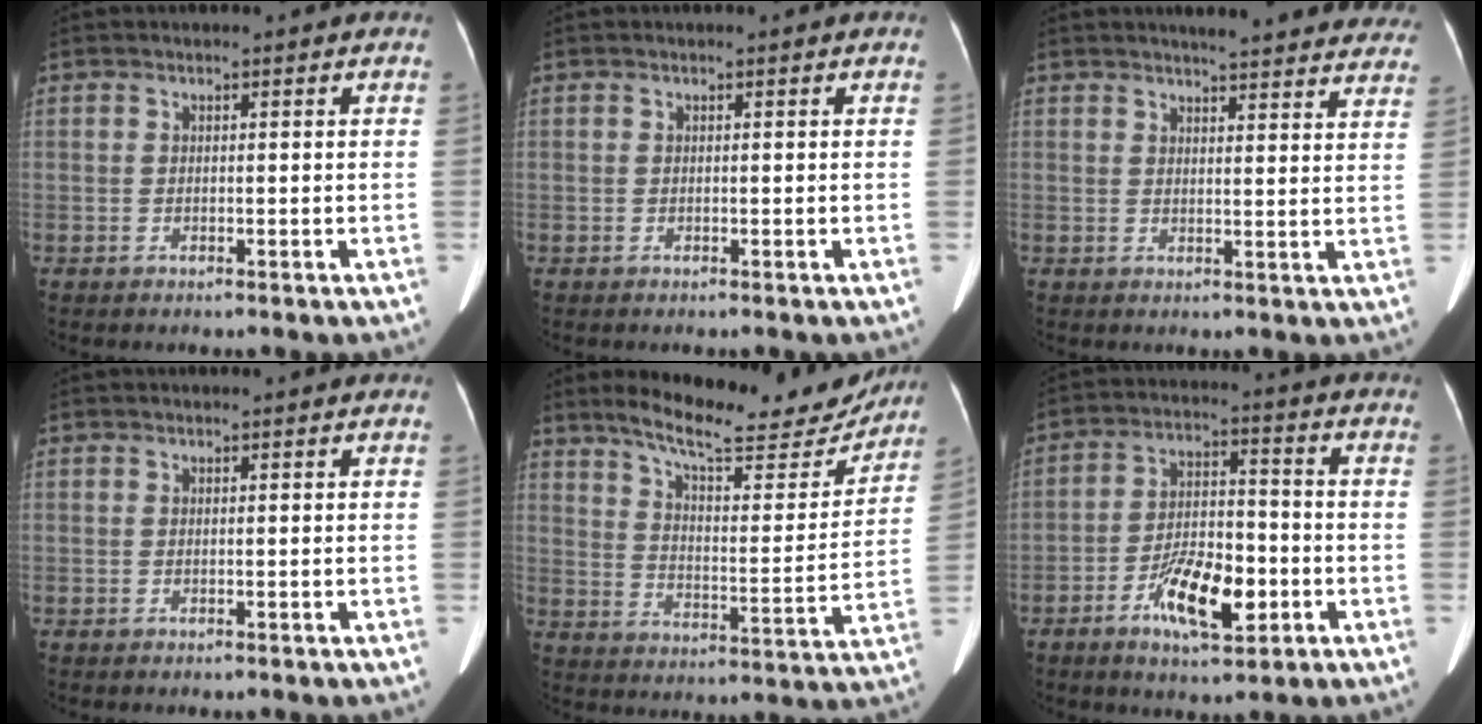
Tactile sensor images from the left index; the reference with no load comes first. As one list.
[{"total": 0.0}, {"total": 18.4, "force": [17.2, 2.6, 6.3], "torque": [-0.062, -0.035, 0.184]}, {"total": 0.0}, {"total": 19.1, "force": [16.7, 3.8, 8.4], "torque": [-0.125, -0.015, 0.235]}, {"total": 10.4, "force": [-4.4, 3.7, 8.7], "torque": [-0.165, 0.002, -0.074]}]